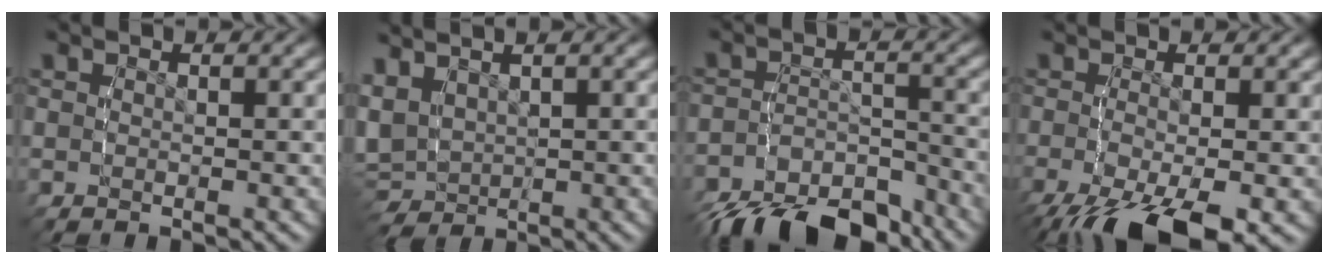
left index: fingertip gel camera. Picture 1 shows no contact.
{"total": 5.6, "force": [0.9, 4.9, 2.5], "torque": [-0.095, -0.031, 0.035]}
{"total": 8.4, "force": [-7.3, 2.9, 3.1], "torque": [-0.032, -0.012, -0.119]}
{"total": 6.4, "force": [-3.7, 2.3, 4.7], "torque": [-0.112, -0.034, -0.044]}